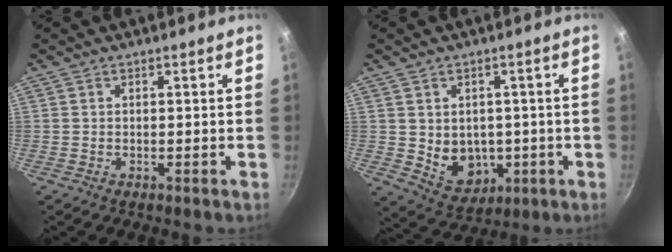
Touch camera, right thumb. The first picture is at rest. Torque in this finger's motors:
{"motor_torque": [-0.39, 0.52, -0.43, 0.08, 0.02]}